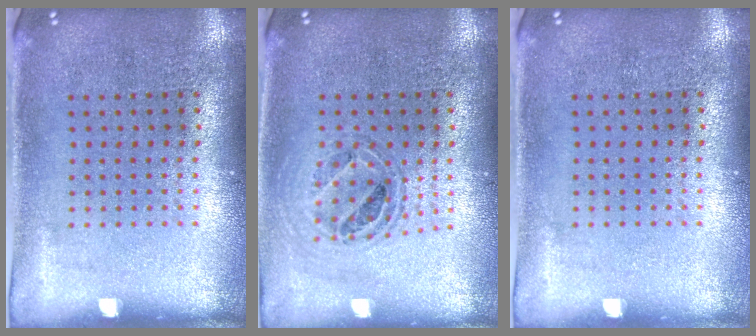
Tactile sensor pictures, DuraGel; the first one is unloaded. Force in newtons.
{"total": 0.9, "press": 0.8, "slide": 0.2}
{"total": 0.0}